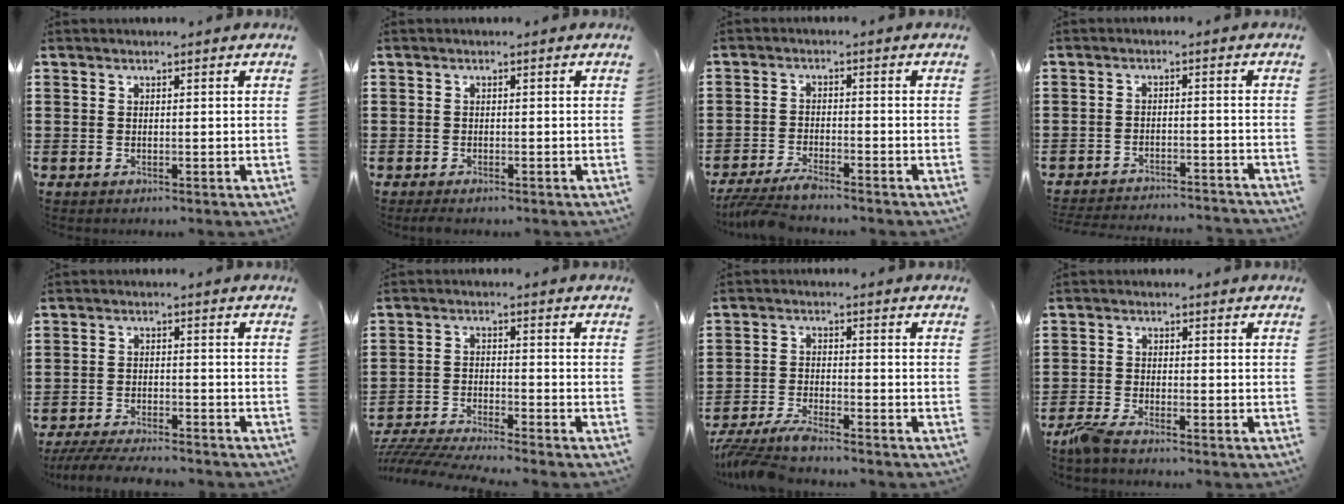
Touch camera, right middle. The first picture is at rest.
{"total": 0.6, "force": [-0.5, 0.2, 0.3], "torque": [-0.007, -0.004, -0.010]}
{"total": 3.7, "force": [-3.3, 0.0, 1.6], "torque": [-0.043, -0.012, -0.068]}
{"total": 3.2, "force": [-3.1, -0.1, 0.2], "torque": [-0.007, 0.001, -0.067]}
{"total": 4.3, "force": [-4.2, 0.2, 1.2], "torque": [-0.033, -0.009, -0.087]}
{"total": 4.6, "force": [-4.4, -0.2, 1.1], "torque": [-0.041, -0.015, -0.094]}
{"total": 4.6, "force": [-4.2, 0.1, 1.9], "torque": [-0.055, -0.017, -0.086]}
{"total": 3.0, "force": [-2.4, 0.2, 1.7], "torque": [-0.057, -0.010, -0.054]}